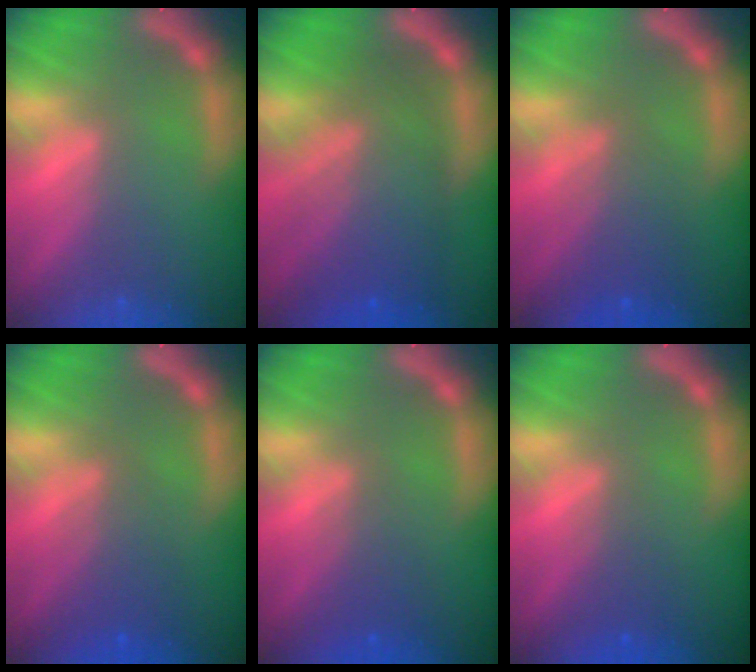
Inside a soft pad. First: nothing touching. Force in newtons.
{"total": 9.0}
{"total": 4.1}
{"total": 3.6}
{"total": 2.5}
{"total": 1.9}